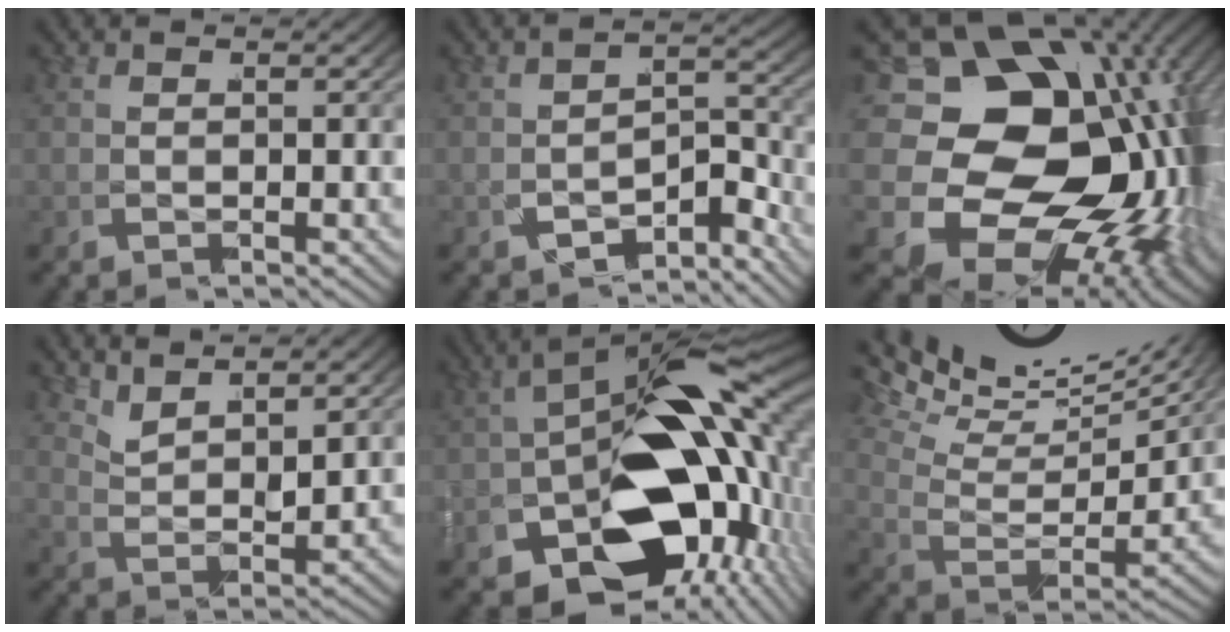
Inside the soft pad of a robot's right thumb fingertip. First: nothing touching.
{"total": 4.6, "force": [-4.3, 1.7, 0.6], "torque": [-0.022, -0.014, -0.068]}
{"total": 26.1, "force": [-3.6, 19.2, 17.2], "torque": [-0.323, -0.072, -0.047]}
{"total": 2.4, "force": [2.0, 0.6, 1.2], "torque": [-0.031, -0.001, 0.038]}
{"total": 17.9, "force": [-4.5, 10.8, 13.5], "torque": [-0.236, -0.047, -0.054]}
{"total": 8.4, "force": [4.5, 3.8, 5.9], "torque": [-0.104, 0.013, 0.056]}